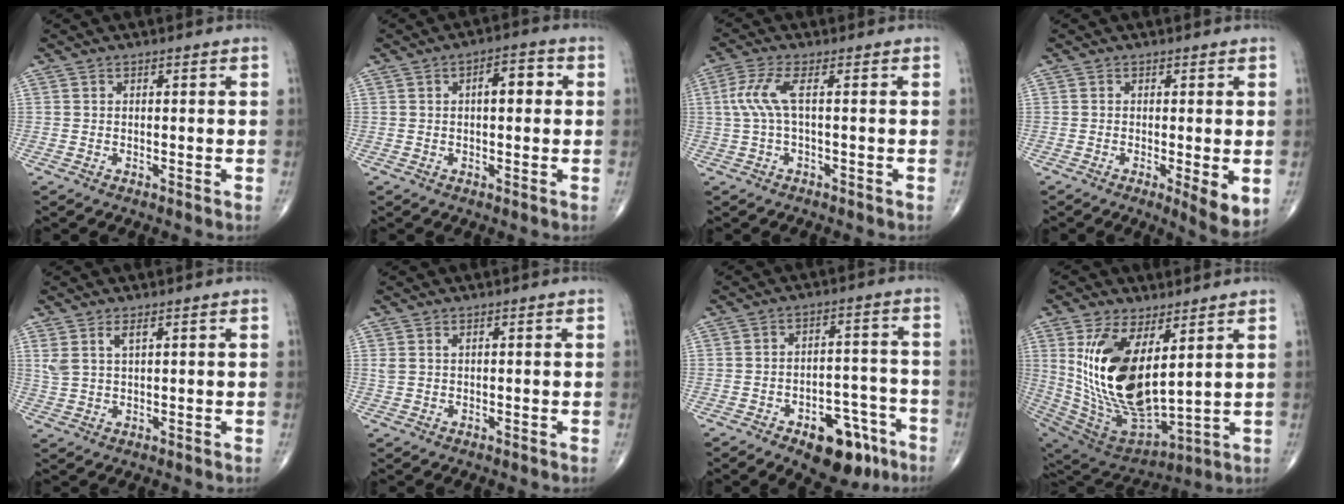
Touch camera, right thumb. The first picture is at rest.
{"total": 5.4, "force": [0.9, 2.4, 4.7], "torque": [-0.053, 0.014, 0.007]}
{"total": 5.2, "force": [0.4, 1.0, 5.1], "torque": [-0.144, 0.014, 0.008]}
{"total": 5.6, "force": [-1.0, 1.3, 5.3], "torque": [-0.082, -0.018, -0.017]}
{"total": 3.4, "force": [1.9, 1.1, 2.6], "torque": [-0.058, -0.004, 0.045]}
{"total": 1.2, "force": [0.7, 0.4, 0.9], "torque": [-0.023, 0.008, 0.020]}
{"total": 12.4, "force": [-7.1, 6.5, 7.8], "torque": [-0.072, 0.052, -0.093]}
{"total": 21.3, "force": [5.3, 10.0, 18.0], "torque": [-0.344, -0.042, 0.119]}